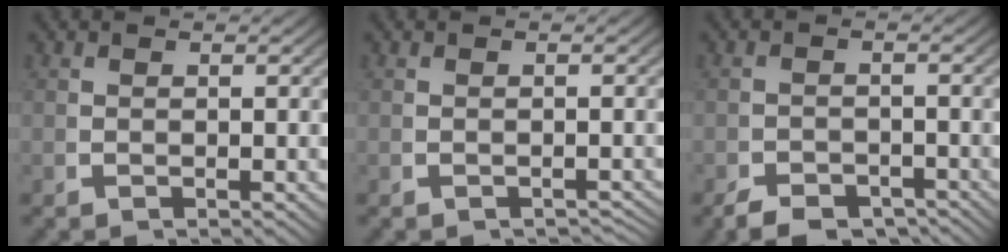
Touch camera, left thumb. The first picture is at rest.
{"total": 2.1, "force": [-2.1, 0.4, 0.4], "torque": [0.000, -0.001, -0.030]}
{"total": 3.5, "force": [-3.0, 1.4, 1.1], "torque": [-0.003, -0.015, -0.050]}